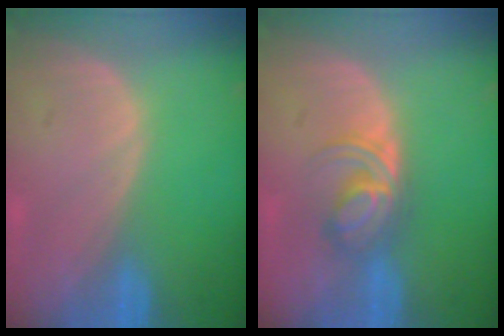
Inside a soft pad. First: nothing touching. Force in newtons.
{"total": 5.9, "press": 5.0, "slide": 3.1}